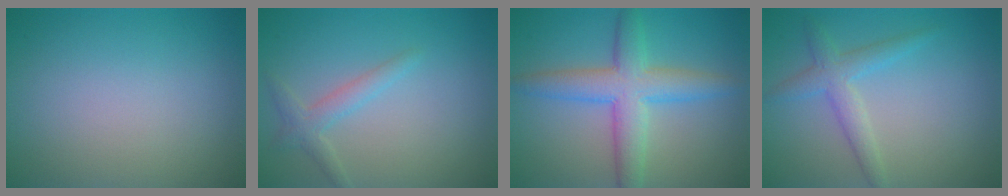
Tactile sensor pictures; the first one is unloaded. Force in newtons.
{"total": 1.9, "press": 1.9, "slide": 0.1}
{"total": 5.5, "press": 5.5, "slide": 0.1}
{"total": 2.7, "press": 2.7, "slide": 0.1}